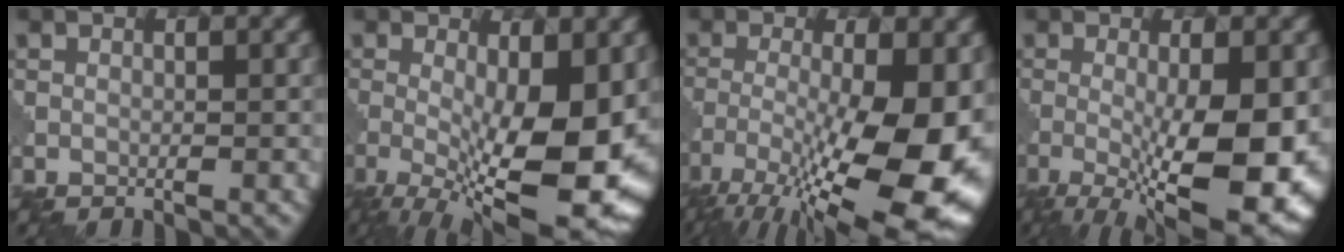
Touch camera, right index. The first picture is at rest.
{"total": 13.5, "force": [-2.4, 4.4, 12.5], "torque": [-0.187, -0.014, -0.032]}
{"total": 15.3, "force": [-6.4, 5.0, 13.0], "torque": [-0.227, -0.020, -0.096]}
{"total": 12.2, "force": [-2.6, 3.7, 11.4], "torque": [-0.167, -0.023, -0.030]}